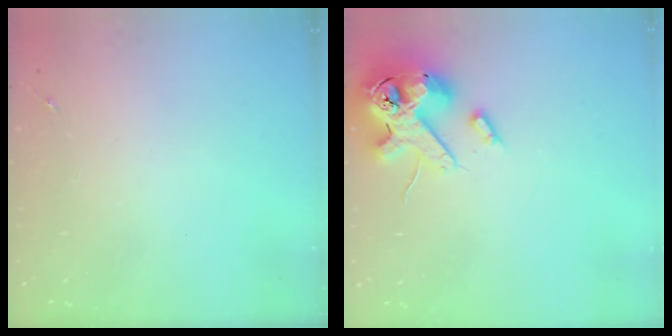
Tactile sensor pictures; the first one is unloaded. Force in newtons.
{"total": 15.9, "press": 15.7, "slide": 2.7}